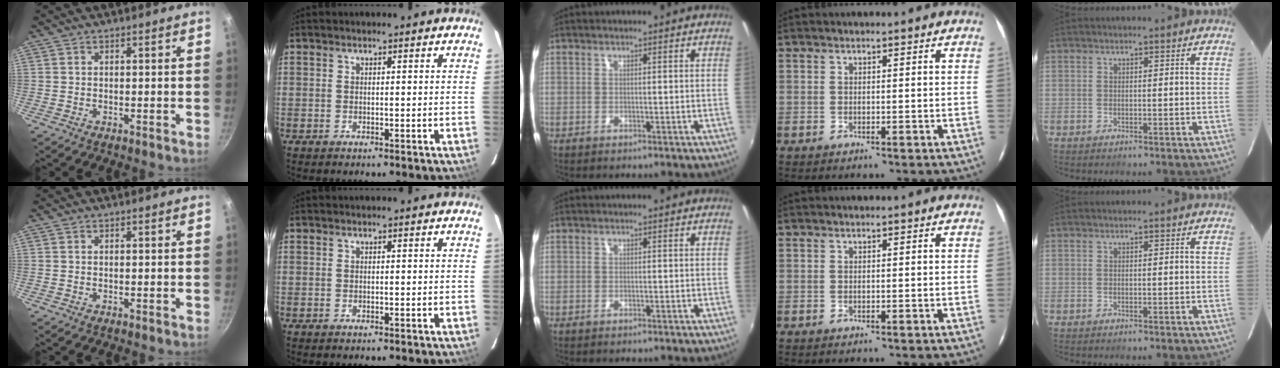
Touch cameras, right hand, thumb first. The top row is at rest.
{}